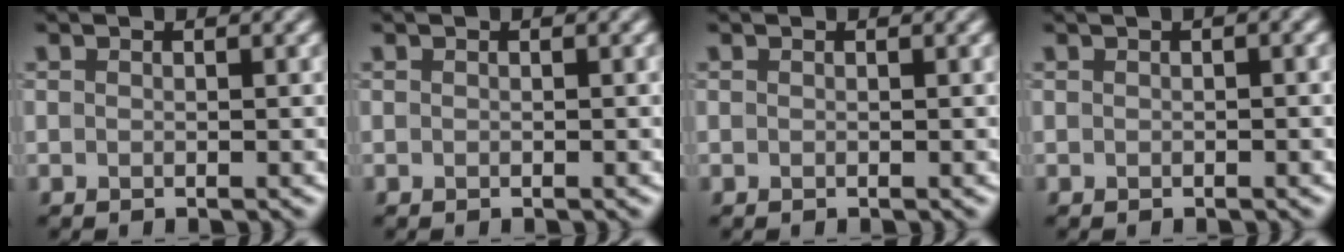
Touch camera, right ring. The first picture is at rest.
{"total": 0.0}
{"total": 0.0}
{"total": 1.1, "force": [0.3, 0.5, 0.9], "torque": [-0.013, 0.003, 0.004]}